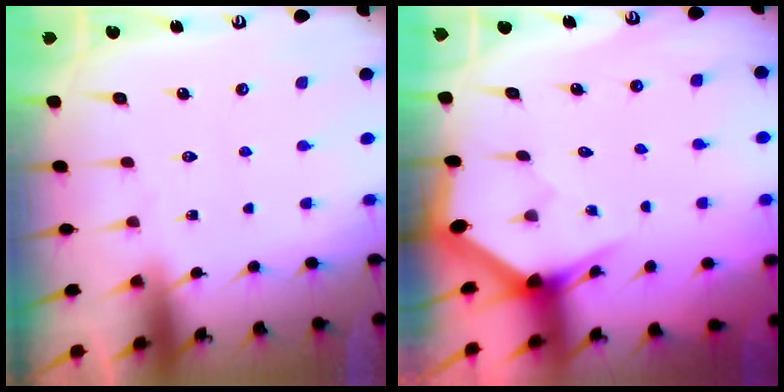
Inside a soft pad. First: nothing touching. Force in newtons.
{"total": 3.0, "press": 3.0, "slide": 0.1}